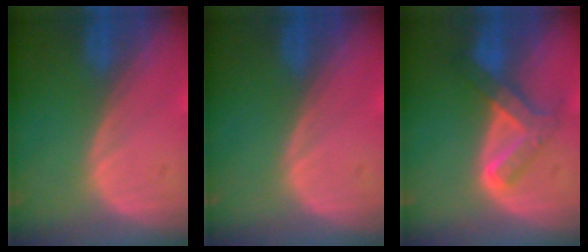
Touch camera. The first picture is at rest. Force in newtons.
{"total": 0.0}
{"total": 6.5, "press": 5.9, "slide": 2.6}